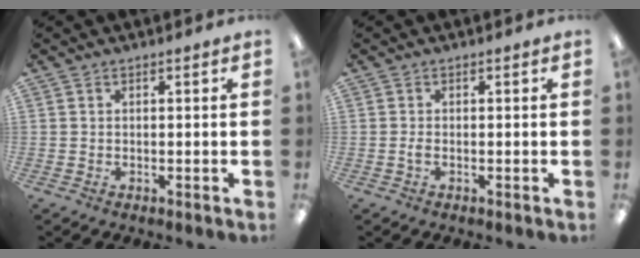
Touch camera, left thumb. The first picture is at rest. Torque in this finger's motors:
{"motor_torque": [-0.20, 0.13, -0.02, -0.06, -0.02]}